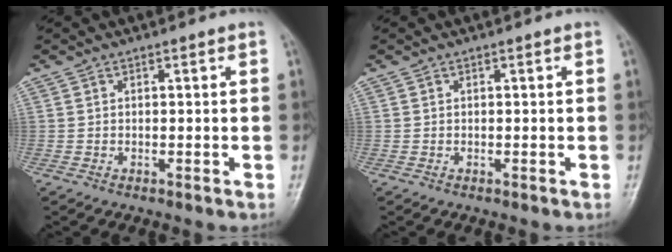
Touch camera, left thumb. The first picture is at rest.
{"total": 0.0}